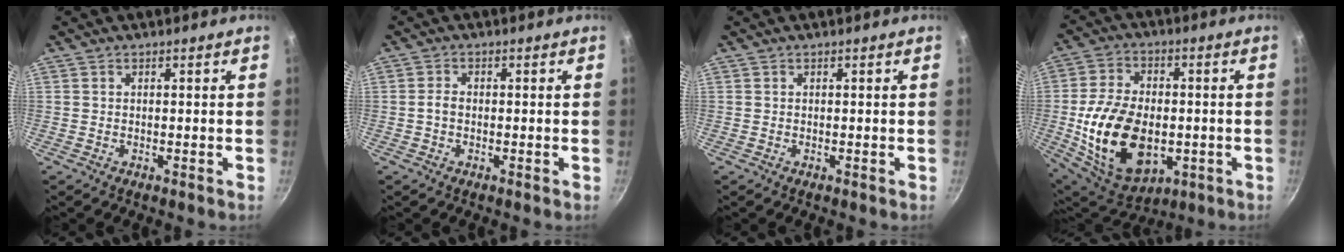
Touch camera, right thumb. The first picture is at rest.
{"total": 1.8, "force": [-0.3, 1.2, 1.3], "torque": [-0.022, 0.010, -0.007]}
{"total": 0.0}
{"total": 20.2, "force": [-3.0, 12.9, 15.2], "torque": [-0.265, 0.005, -0.034]}